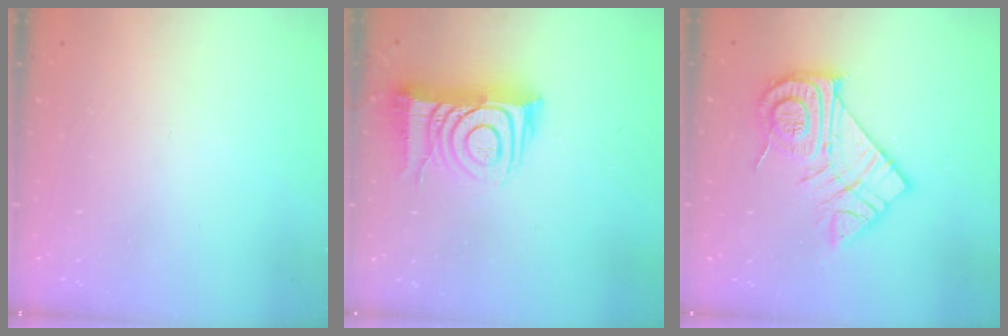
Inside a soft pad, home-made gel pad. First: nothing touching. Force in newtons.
{"total": 12.9, "press": 12.8, "slide": 1.1}
{"total": 16.5, "press": 16.5, "slide": 1.2}